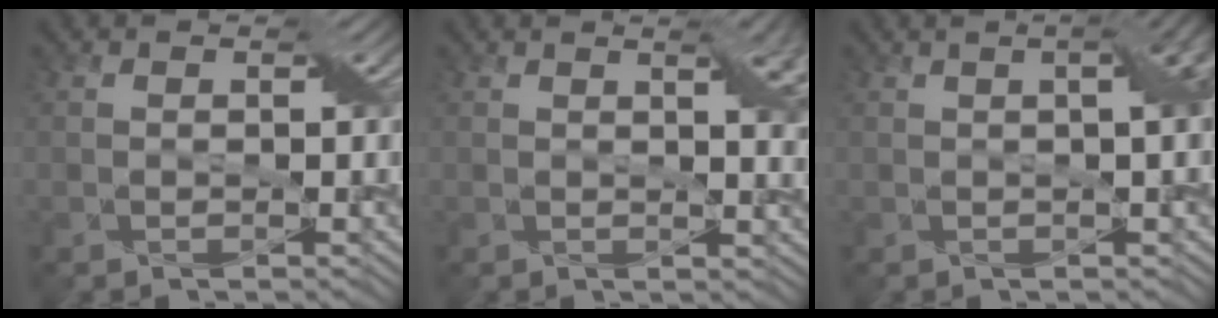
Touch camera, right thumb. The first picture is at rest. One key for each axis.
{"total": 5.2, "fx": 2.0, "fy": 1.9, "fz": 4.5, "tx": -0.052, "ty": 0.006, "tz": 0.028}
{"total": 6.0, "fx": 0.8, "fy": 2.4, "fz": 5.5, "tx": -0.033, "ty": 0.025, "tz": 0.000}